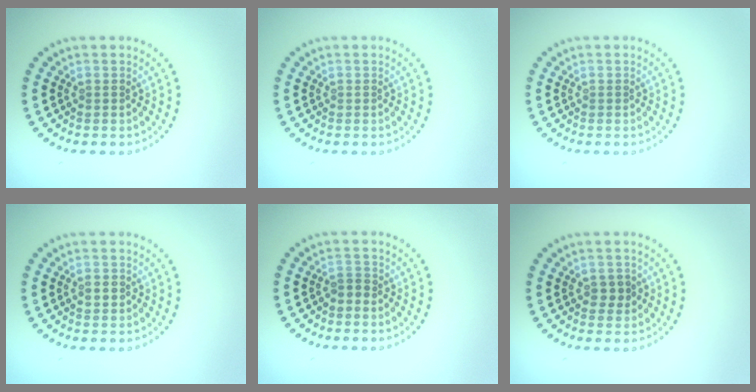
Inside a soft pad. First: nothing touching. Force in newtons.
{"total": 0.0}
{"total": 0.0}
{"total": 1.1, "press": 1.0, "slide": 0.2}
{"total": 1.0, "press": 0.8, "slide": 0.5}
{"total": 1.5, "press": 1.5, "slide": 0.3}